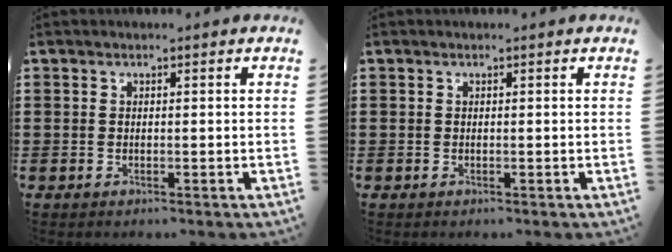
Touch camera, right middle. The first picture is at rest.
{"total": 0.0}